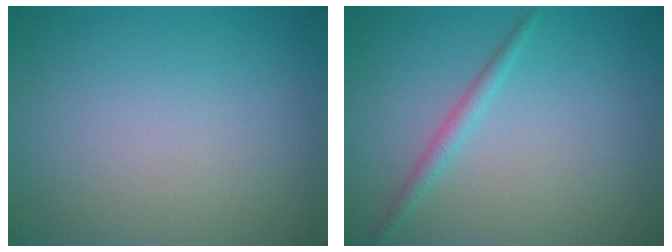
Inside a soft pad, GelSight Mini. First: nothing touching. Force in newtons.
{"total": 1.5, "press": 1.5, "slide": 0.0}